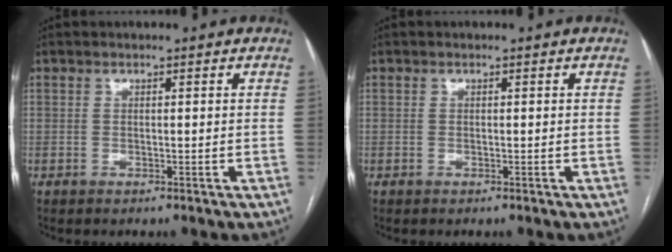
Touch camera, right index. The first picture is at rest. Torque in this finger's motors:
{"motor_torque": [0.14, 0.15, 0.09, -0.01]}